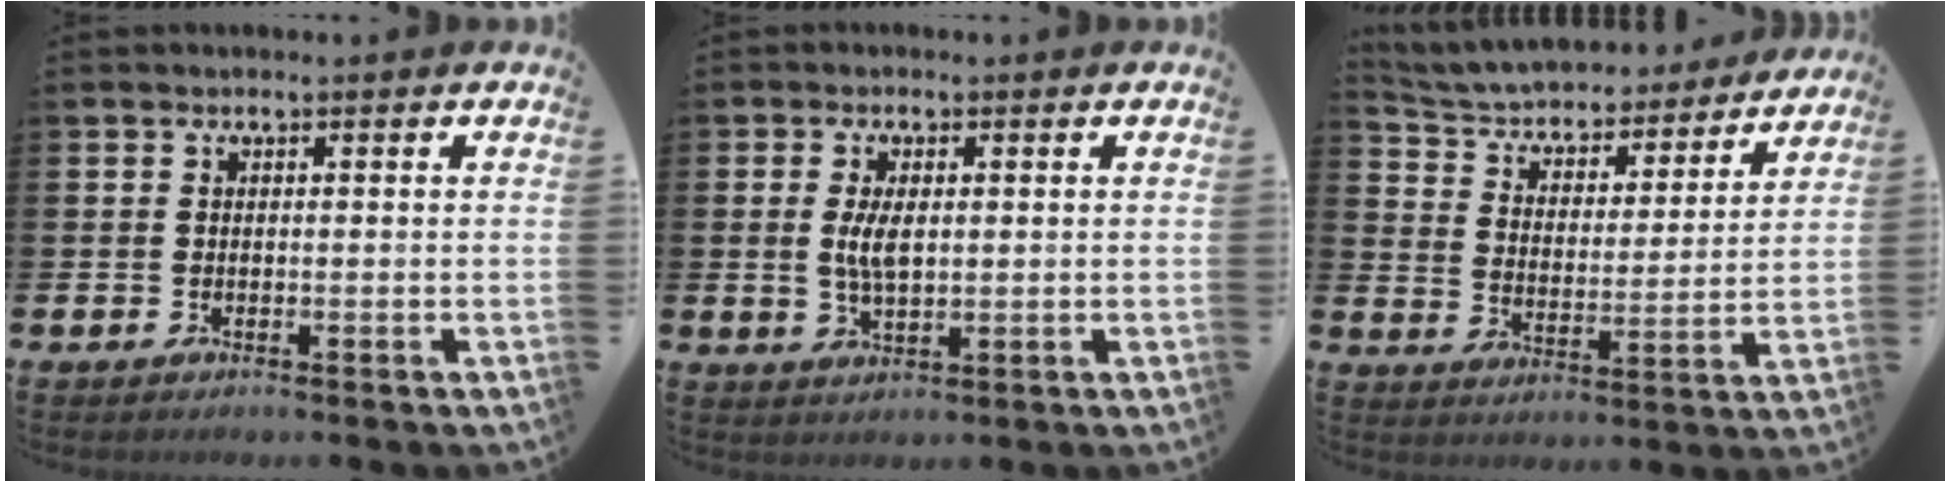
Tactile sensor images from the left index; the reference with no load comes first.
{"total": 4.2, "force": [0.8, 1.8, 3.7], "torque": [-0.063, 0.002, 0.011]}
{"total": 5.6, "force": [5.2, 1.7, 1.0], "torque": [-0.051, -0.042, 0.084]}